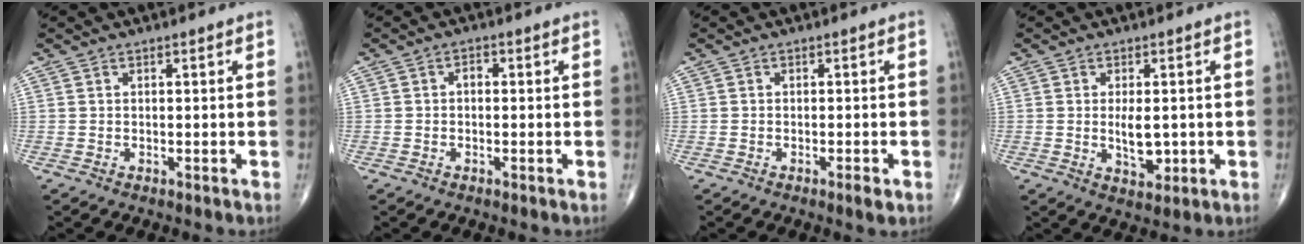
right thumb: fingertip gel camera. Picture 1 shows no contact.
{"total": 1.4, "force": [-0.2, 1.0, 1.0], "torque": [-0.009, 0.006, -0.008]}
{"total": 1.5, "force": [-0.8, 0.3, 1.3], "torque": [-0.023, -0.003, -0.015]}
{"total": 5.0, "force": [-0.2, 2.5, 4.3], "torque": [-0.059, -0.010, 0.001]}